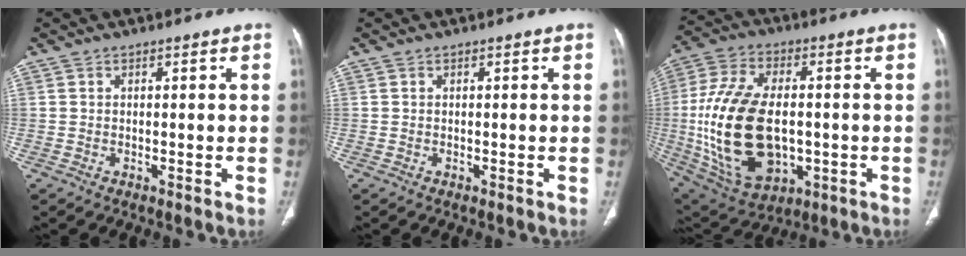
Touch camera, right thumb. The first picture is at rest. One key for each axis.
{"total": 0.0}
{"total": 23.8, "fx": -1.7, "fy": 14.0, "fz": 19.1, "tx": -0.378, "ty": -0.002, "tz": -0.009}